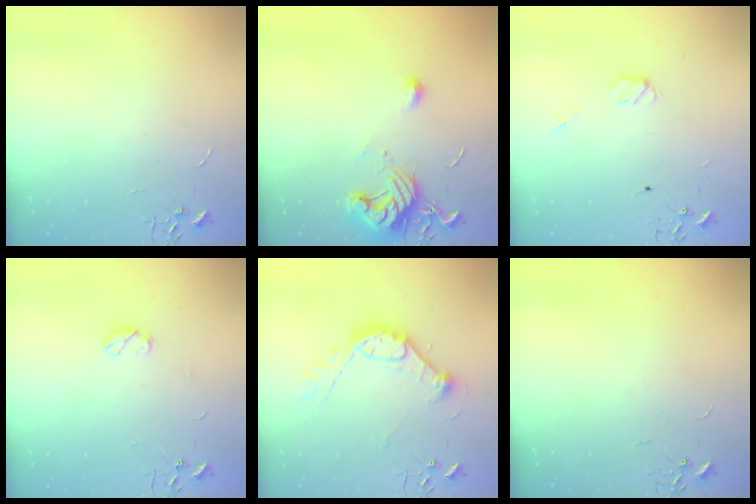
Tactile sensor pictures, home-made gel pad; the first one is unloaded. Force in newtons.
{"total": 12.7, "press": 12.7, "slide": 0.5}
{"total": 3.7, "press": 3.7, "slide": 0.6}
{"total": 5.2, "press": 5.2, "slide": 0.8}
{"total": 14.9, "press": 14.9, "slide": 1.4}
{"total": 0.0}